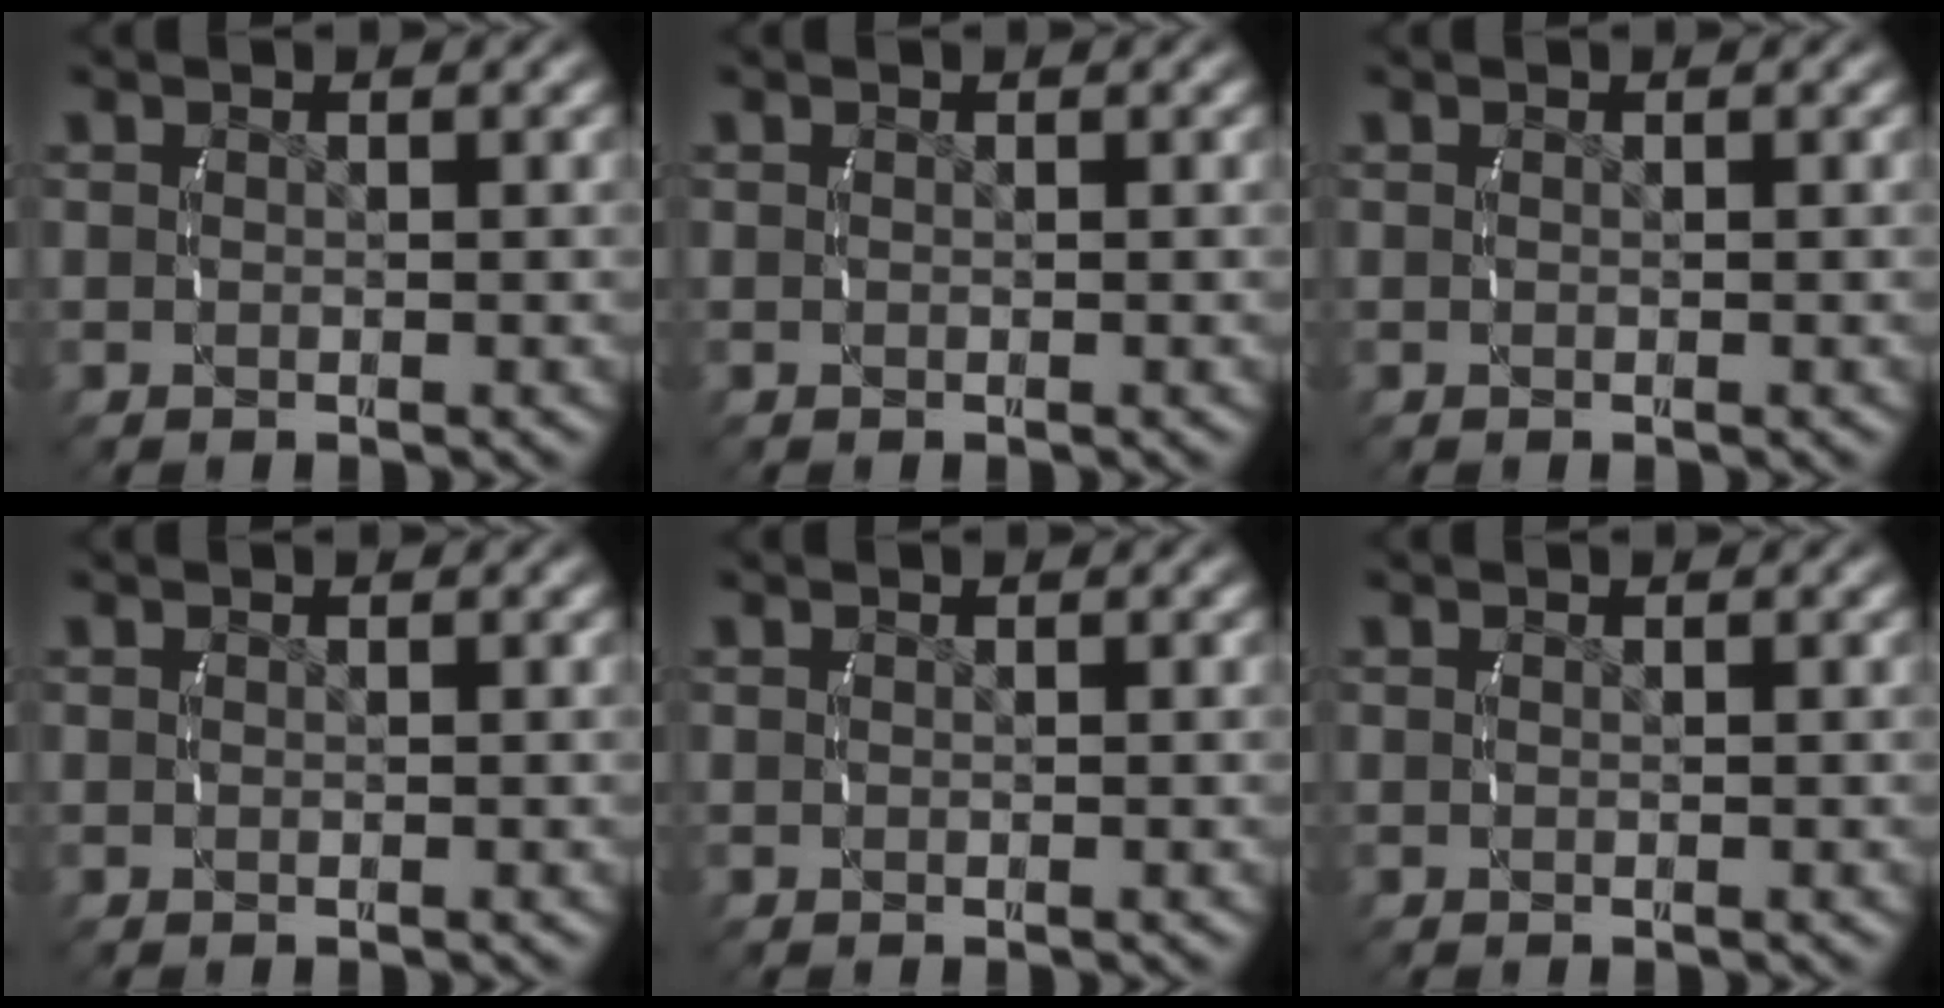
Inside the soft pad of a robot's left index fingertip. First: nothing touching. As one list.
[{"total": 0.0}, {"total": 0.0}, {"total": 0.0}, {"total": 0.0}, {"total": 0.0}]